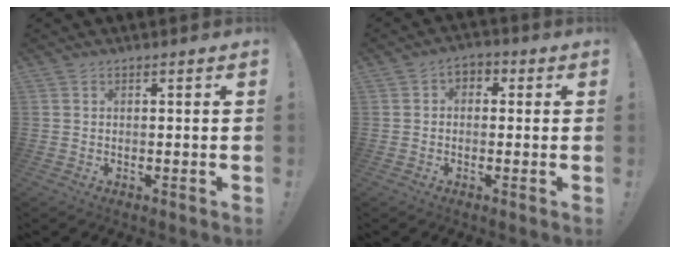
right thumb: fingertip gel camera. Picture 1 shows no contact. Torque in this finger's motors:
{"motor_torque": [0.30, 0.42, 0.40, -0.35, 0.00]}